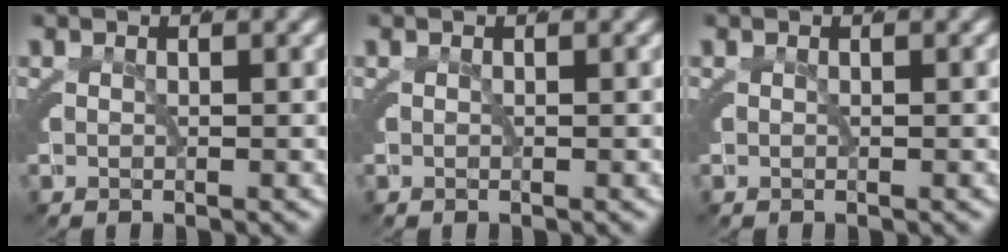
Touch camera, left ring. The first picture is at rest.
{"total": 0.0}
{"total": 0.0}